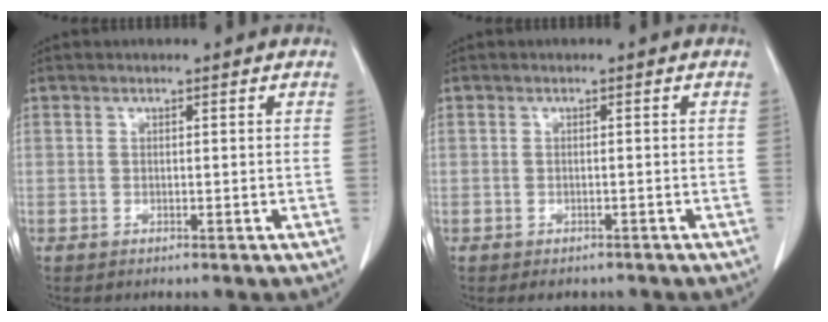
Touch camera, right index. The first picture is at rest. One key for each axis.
{"total": 2.5, "fx": -2.0, "fy": 1.4, "fz": 0.4, "tx": -0.002, "ty": 0.002, "tz": -0.024}